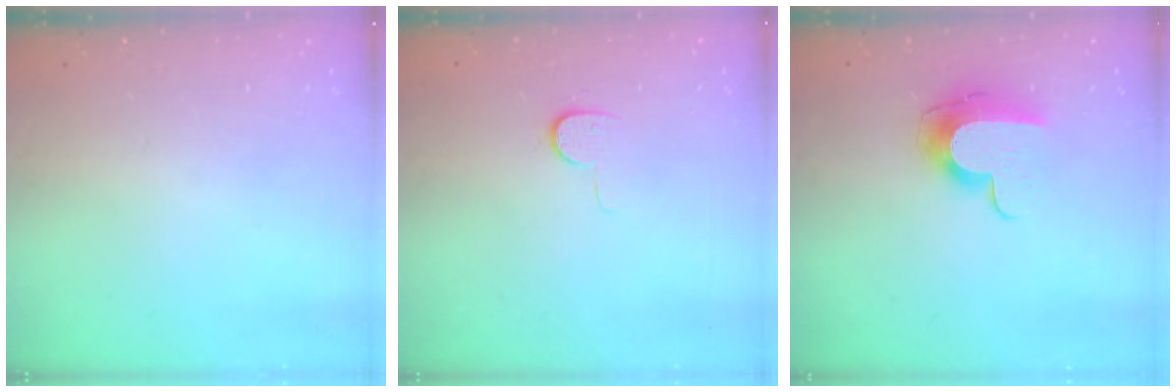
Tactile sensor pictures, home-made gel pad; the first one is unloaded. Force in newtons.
{"total": 6.8, "press": 6.8, "slide": 0.6}
{"total": 10.2, "press": 10.2, "slide": 0.5}